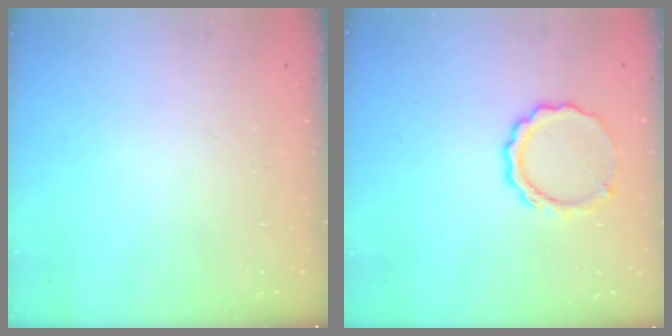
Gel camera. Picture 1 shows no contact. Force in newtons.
{"total": 8.5, "press": 8.4, "slide": 1.1}